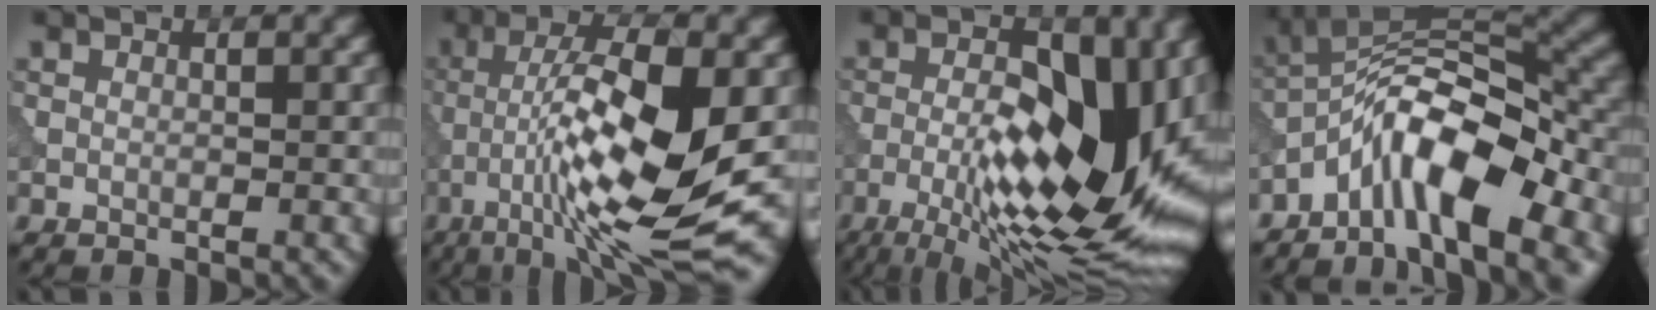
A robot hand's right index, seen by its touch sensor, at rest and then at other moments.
{"total": 12.8, "force": [-3.1, 3.1, 12.0], "torque": [-0.208, 0.000, -0.053]}
{"total": 16.4, "force": [-3.3, 6.0, 14.9], "torque": [-0.214, 0.017, -0.060]}
{"total": 10.6, "force": [-5.9, 3.2, 8.2], "torque": [-0.129, 0.016, -0.111]}